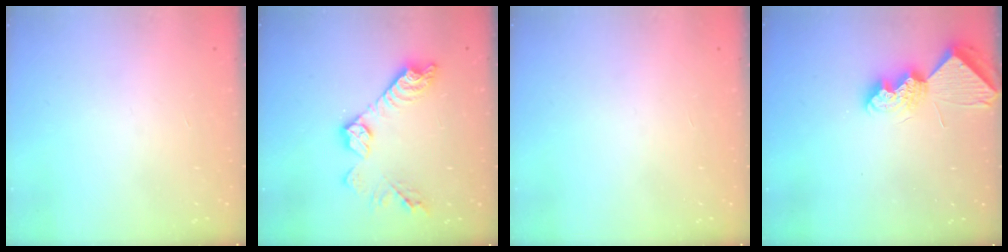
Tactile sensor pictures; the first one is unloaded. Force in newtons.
{"total": 13.3, "press": 13.3, "slide": 0.8}
{"total": 0.0}
{"total": 9.1, "press": 9.1, "slide": 0.4}